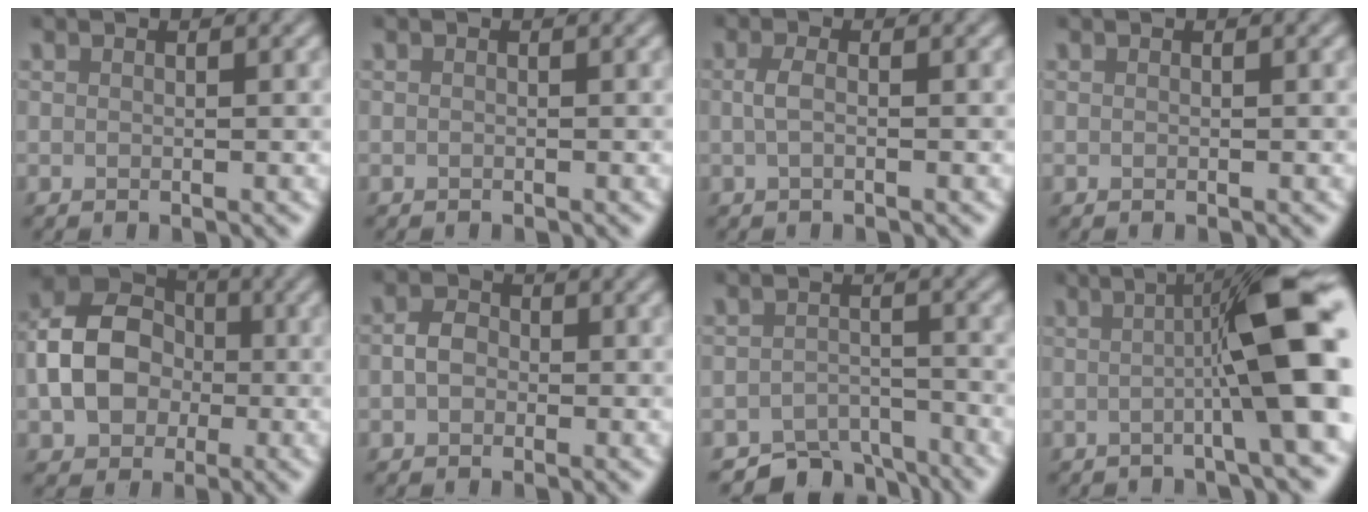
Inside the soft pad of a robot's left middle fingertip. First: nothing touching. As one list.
[{"total": 0.0}, {"total": 1.4, "force": [-0.1, 0.5, 1.3], "torque": [-0.029, 0.001, -0.004]}, {"total": 0.0}, {"total": 7.6, "force": [-1.1, 5.8, 4.7], "torque": [-0.092, 0.006, -0.029]}, {"total": 2.1, "force": [-0.5, 1.7, 1.2], "torque": [-0.019, 0.003, -0.017]}, {"total": 4.6, "force": [-4.0, 2.0, 1.3], "torque": [-0.010, -0.008, -0.068]}, {"total": 8.9, "force": [0.0, 1.2, 8.8], "torque": [-0.115, 0.007, -0.008]}]